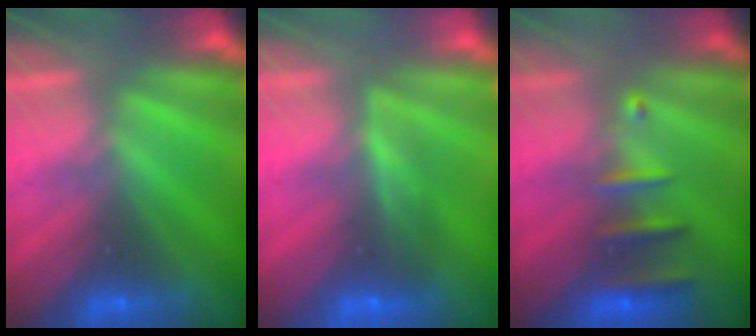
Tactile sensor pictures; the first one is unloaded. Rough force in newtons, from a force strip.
{"total": 1.8}
{"total": 2.5}